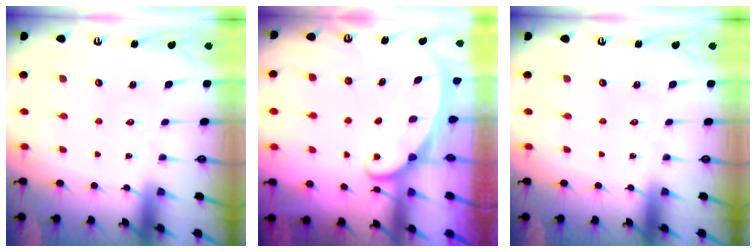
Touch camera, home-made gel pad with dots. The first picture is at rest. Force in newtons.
{"total": 2.5, "press": 2.5, "slide": 0.4}
{"total": 0.0}